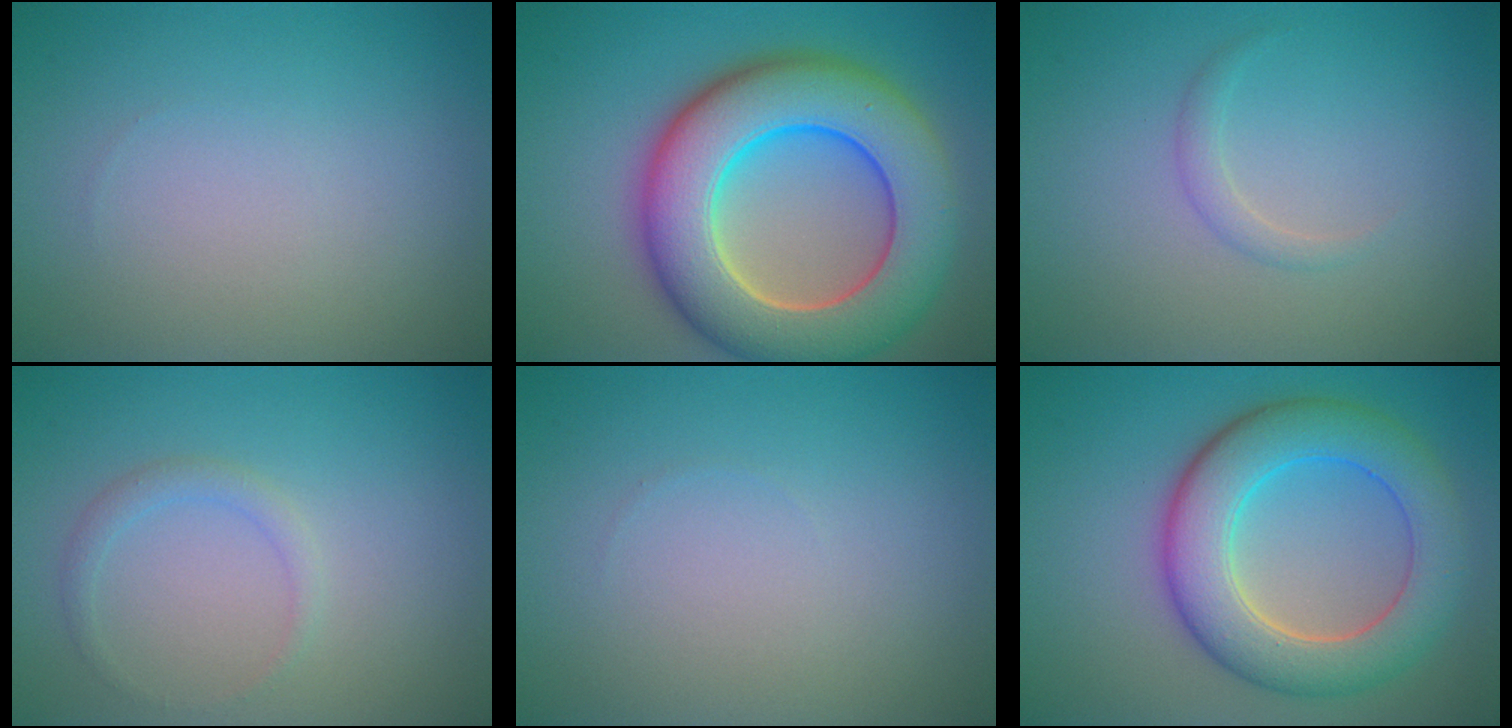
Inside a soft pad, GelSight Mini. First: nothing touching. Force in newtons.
{"total": 12.4, "press": 12.4, "slide": 0.8}
{"total": 1.1, "press": 1.1, "slide": 0.1}
{"total": 1.3, "press": 1.3, "slide": 0.1}
{"total": 0.0}
{"total": 7.8, "press": 7.8, "slide": 0.4}